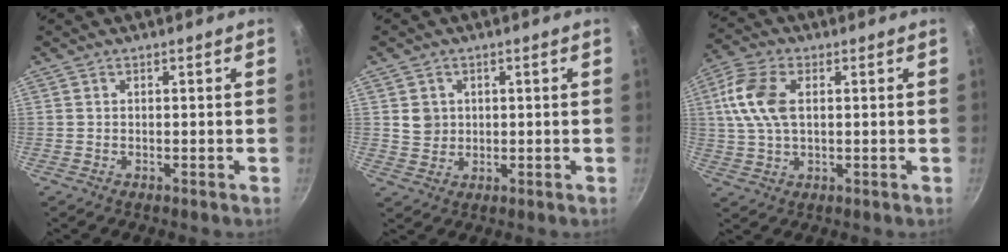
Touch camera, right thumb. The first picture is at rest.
{"total": 3.7, "force": [0.8, 3.4, 1.3], "torque": [-0.007, 0.006, 0.018]}
{"total": 10.3, "force": [1.9, 5.9, 8.2], "torque": [-0.166, 0.013, 0.028]}